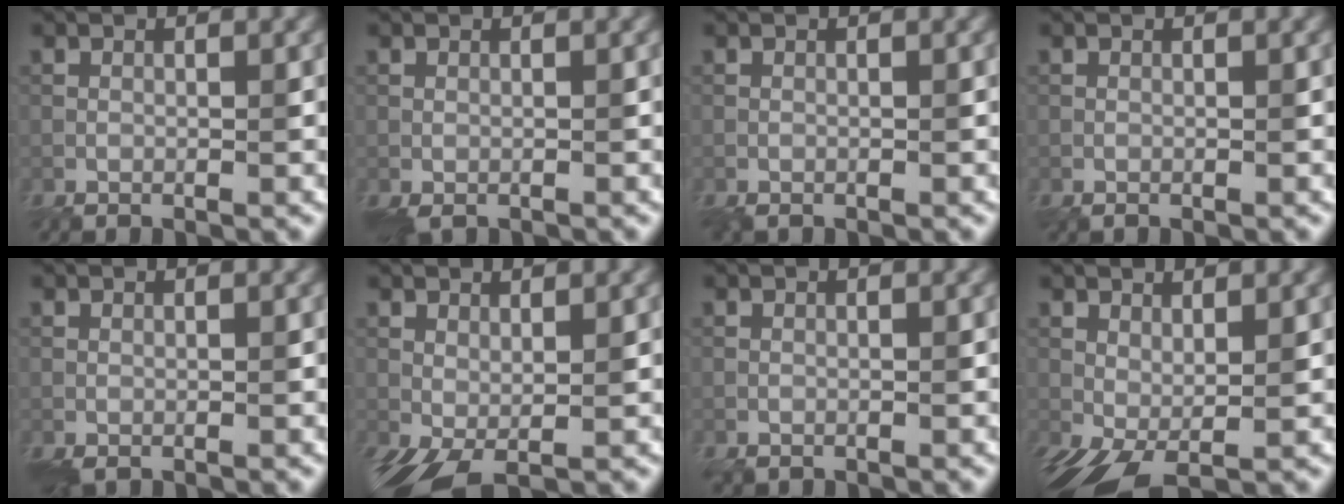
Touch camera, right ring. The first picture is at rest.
{"total": 0.9, "force": [0.0, 0.4, 0.8], "torque": [-0.016, 0.000, 0.001]}
{"total": 0.0}
{"total": 0.0}
{"total": 0.6, "force": [0.1, 0.3, 0.5], "torque": [-0.013, 0.000, 0.003]}
{"total": 4.1, "force": [-0.1, 2.0, 3.6], "torque": [-0.075, -0.009, 0.008]}
{"total": 0.0}
{"total": 5.5, "force": [-0.1, 2.8, 4.7], "torque": [-0.090, -0.015, 0.017]}